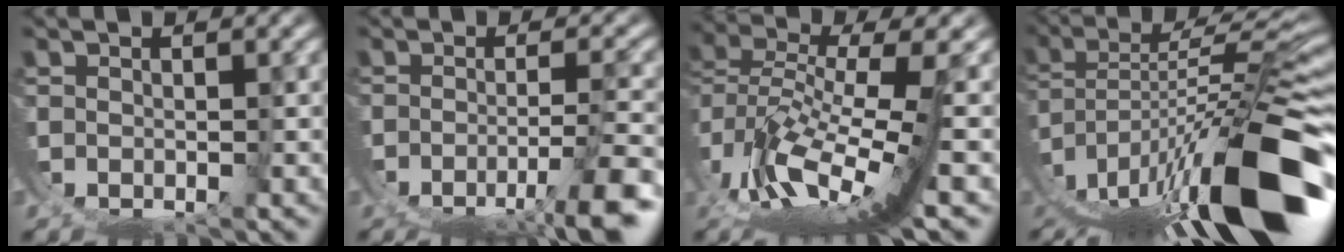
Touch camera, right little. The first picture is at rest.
{"total": 6.8, "force": [-4.1, 1.6, 5.2], "torque": [-0.072, -0.014, -0.042]}
{"total": 6.0, "force": [-0.3, 1.2, 5.9], "torque": [-0.115, -0.008, 0.004]}
{"total": 13.7, "force": [-3.7, 5.5, 12.0], "torque": [-0.202, -0.012, -0.033]}